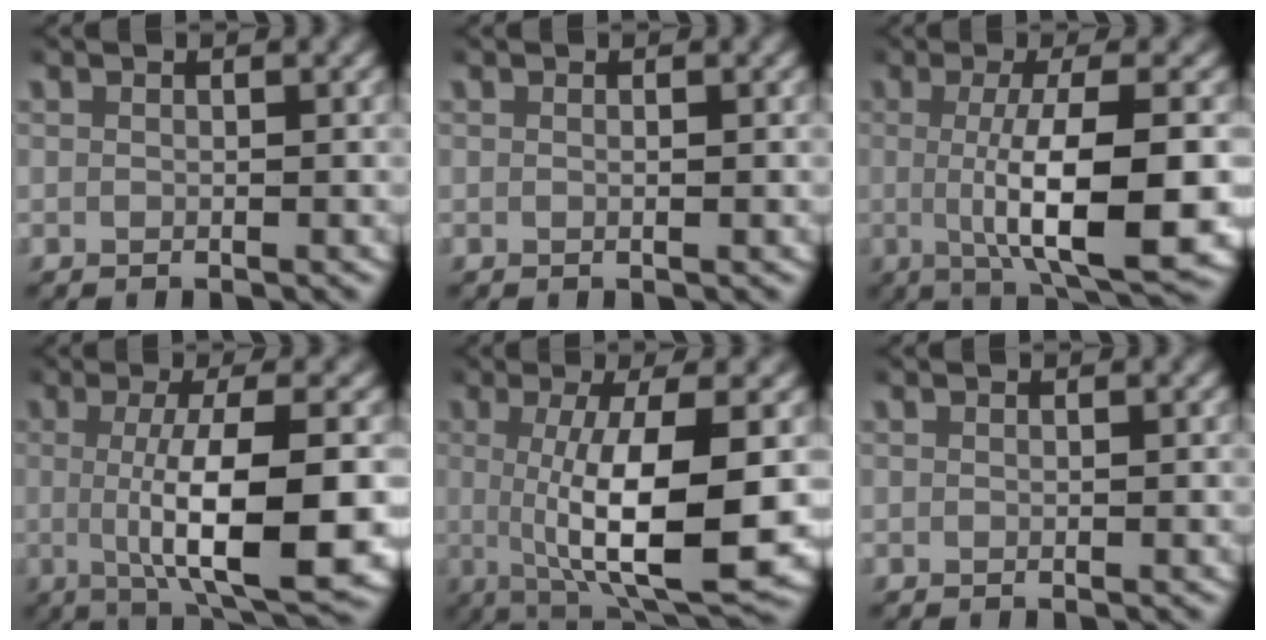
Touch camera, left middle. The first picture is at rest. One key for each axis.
{"total": 0.0}
{"total": 8.7, "fx": -0.9, "fy": 1.9, "fz": 8.5, "tx": -0.129, "ty": -0.007, "tz": -0.009}
{"total": 8.9, "fx": -0.9, "fy": 1.9, "fz": 8.6, "tx": -0.131, "ty": -0.007, "tz": -0.009}
{"total": 10.4, "fx": -0.2, "fy": 2.5, "fz": 10.0, "tx": -0.162, "ty": -0.015, "tz": 0.007}
{"total": 0.0}